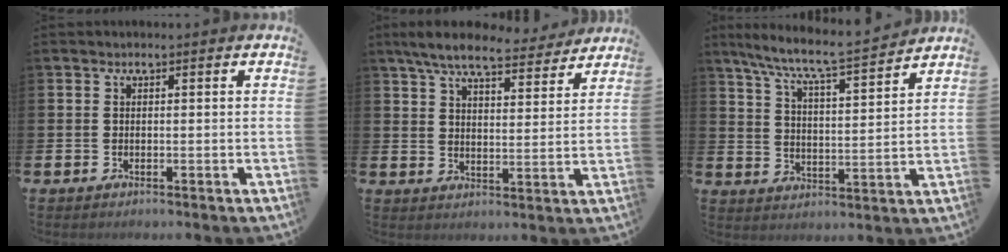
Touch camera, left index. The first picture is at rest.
{"total": 7.8, "force": [7.0, 1.6, 2.9], "torque": [-0.072, -0.035, 0.123]}
{"total": 7.8, "force": [7.2, 0.2, 3.1], "torque": [-0.092, -0.050, 0.123]}